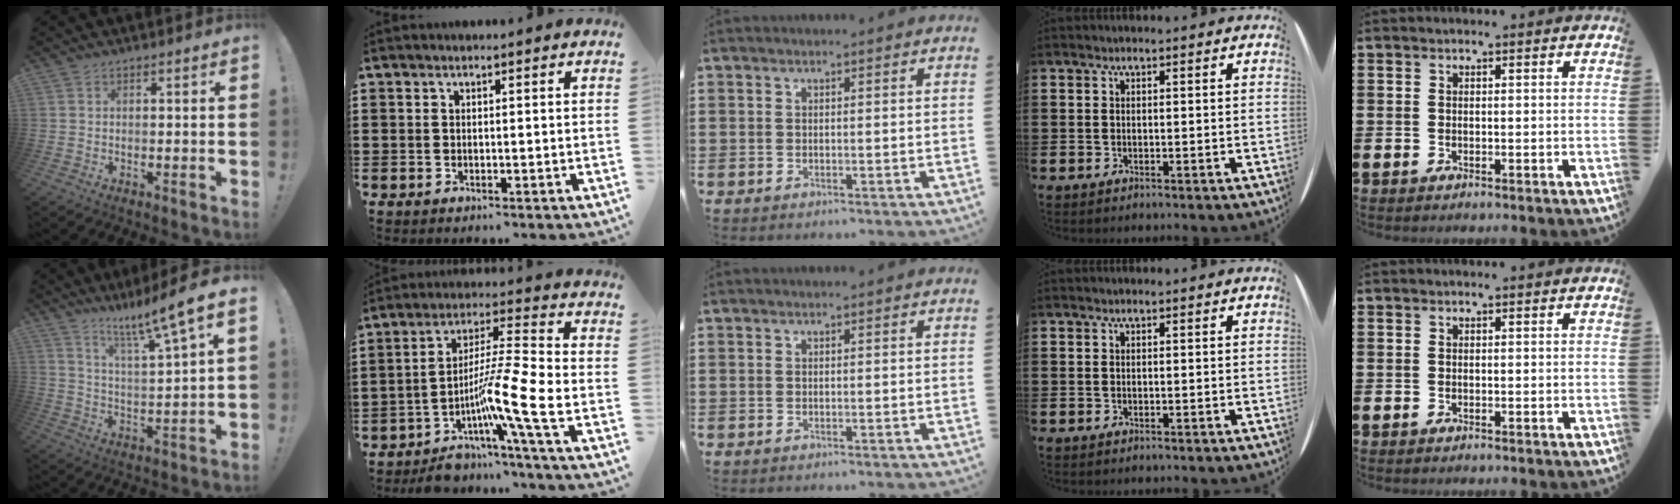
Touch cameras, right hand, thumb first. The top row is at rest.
{"thumb": {"total": 11.6, "force": [8.5, -0.3, 7.8], "torque": [-0.140, -0.062, 0.131]}, "index": {"total": 11.8, "force": [-5.0, 1.1, 10.6], "torque": [-0.200, -0.010, -0.097]}}